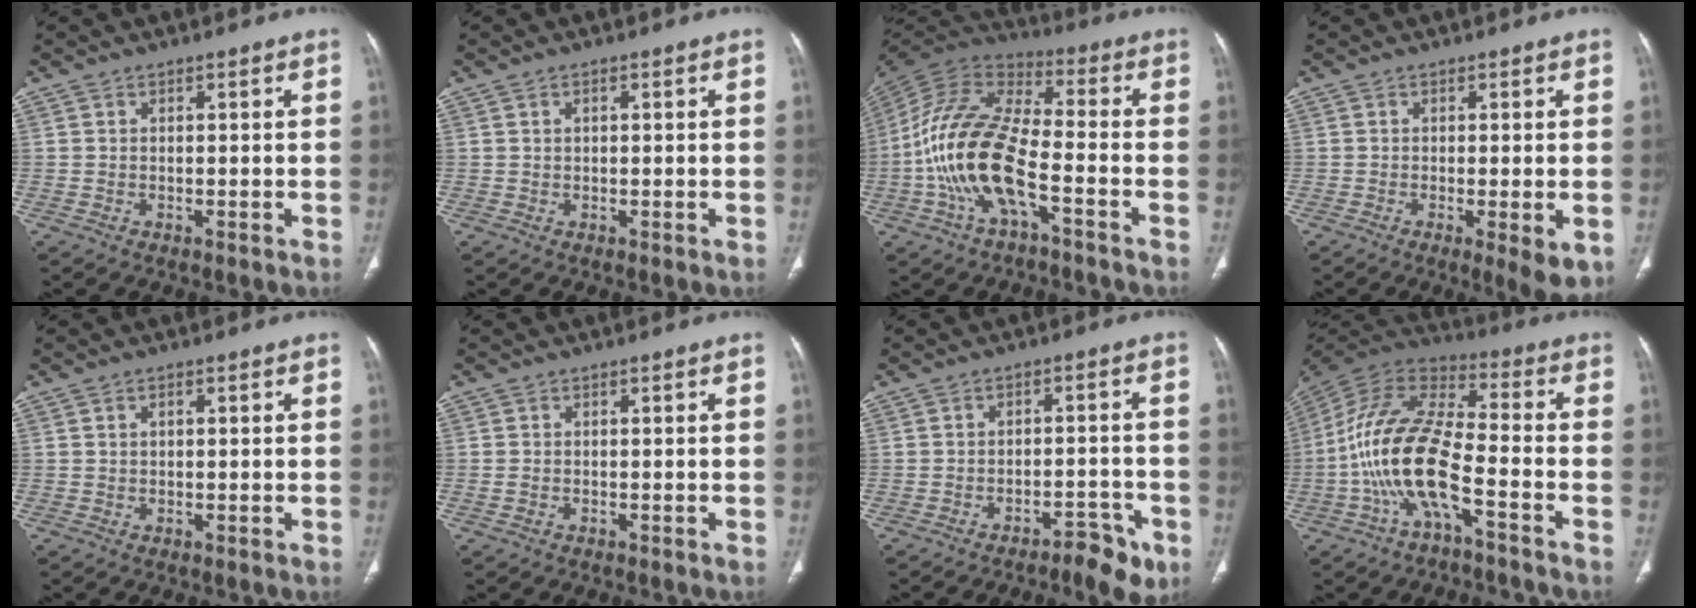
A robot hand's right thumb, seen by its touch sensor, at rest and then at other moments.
{"total": 0.7, "force": [0.3, 0.5, 0.5], "torque": [-0.006, 0.000, 0.005]}
{"total": 18.1, "force": [-5.4, 7.6, 15.5], "torque": [-0.319, 0.045, -0.104]}
{"total": 5.9, "force": [-1.5, 1.3, 5.5], "torque": [-0.086, -0.019, -0.021]}
{"total": 0.9, "force": [0.3, 0.6, 0.6], "torque": [-0.007, 0.000, 0.006]}
{"total": 1.0, "force": [-0.3, 0.7, 0.7], "torque": [-0.022, 0.001, -0.003]}
{"total": 7.4, "force": [-4.9, 2.8, 4.8], "torque": [-0.047, 0.039, -0.064]}
{"total": 16.7, "force": [-5.8, 6.1, 14.5], "torque": [-0.299, 0.059, -0.113]}